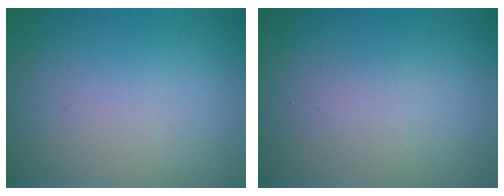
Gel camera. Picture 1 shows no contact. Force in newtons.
{"total": 1.4, "press": 1.4, "slide": 0.1}